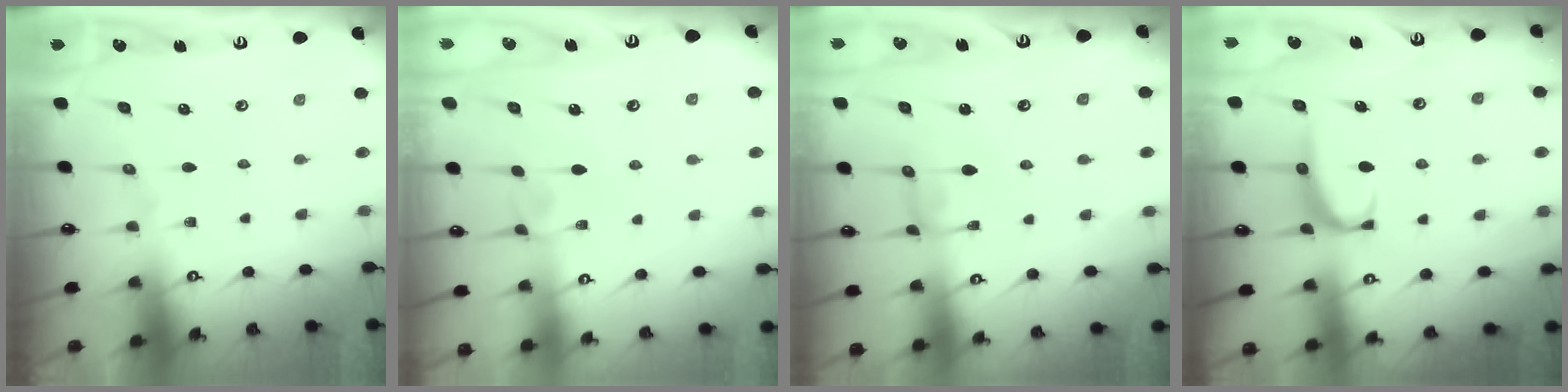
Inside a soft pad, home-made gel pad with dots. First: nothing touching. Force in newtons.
{"total": 3.2, "press": 3.2, "slide": 0.2}
{"total": 2.0, "press": 2.0, "slide": 0.1}
{"total": 3.0, "press": 2.7, "slide": 1.2}